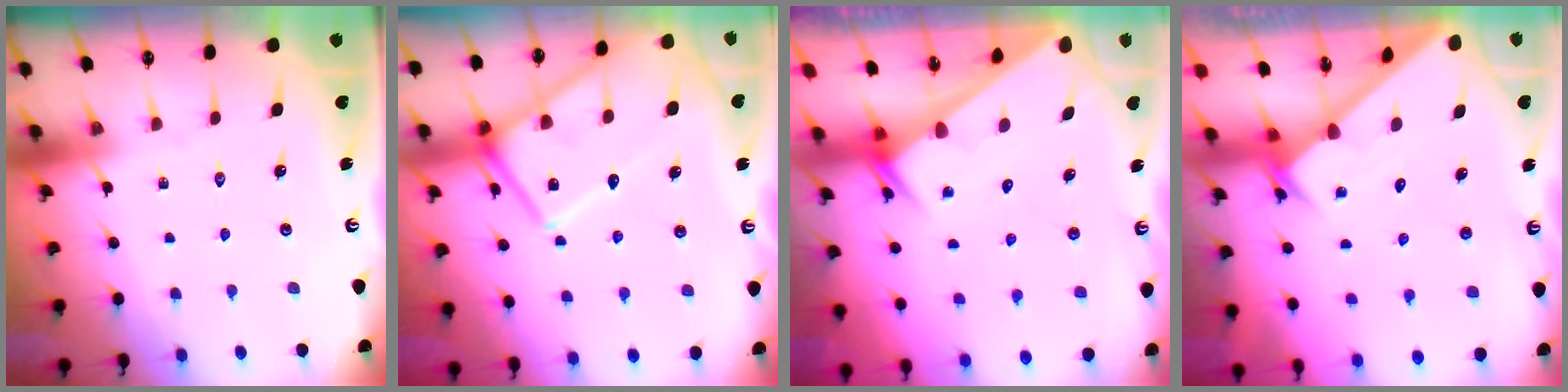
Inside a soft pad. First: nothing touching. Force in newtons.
{"total": 16.2, "press": 16.2, "slide": 1.4}
{"total": 2.5, "press": 2.5, "slide": 0.1}
{"total": 2.2, "press": 2.2, "slide": 0.1}